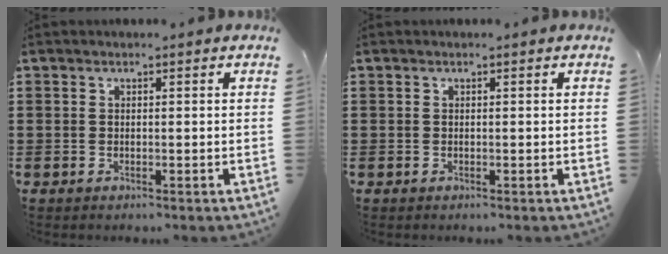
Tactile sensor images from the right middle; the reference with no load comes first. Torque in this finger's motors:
{"motor_torque": [0.00, 0.00, 0.00, 0.00]}